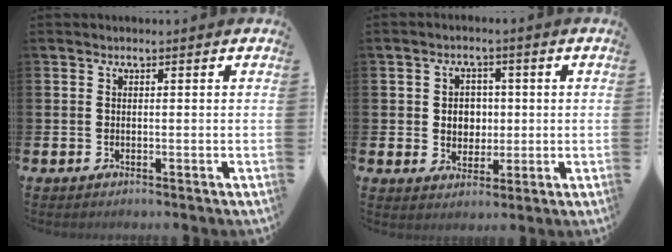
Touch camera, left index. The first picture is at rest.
{"total": 3.6, "force": [0.7, 3.3, 1.5], "torque": [-0.028, 0.009, 0.004]}